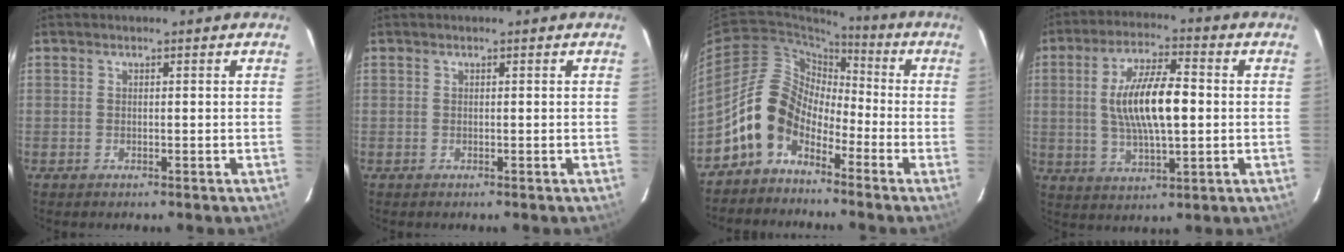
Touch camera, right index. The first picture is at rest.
{"total": 0.0}
{"total": 11.1, "force": [-6.2, 7.6, 5.3], "torque": [-0.099, 0.026, -0.119]}
{"total": 13.1, "force": [0.7, 4.4, 12.4], "torque": [-0.230, 0.005, 0.017]}